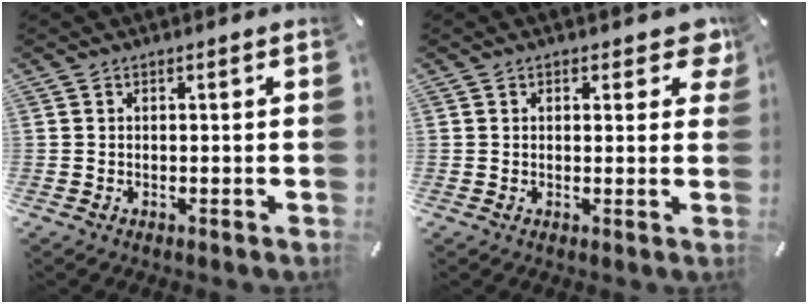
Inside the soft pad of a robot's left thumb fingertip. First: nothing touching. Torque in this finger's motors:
{"motor_torque": [0.32, -0.22, -0.05, 0.03, 0.00]}